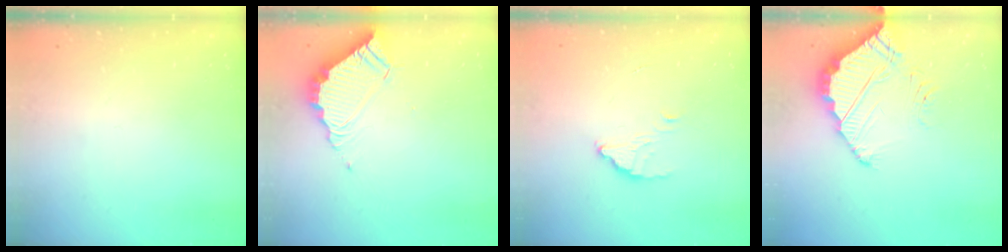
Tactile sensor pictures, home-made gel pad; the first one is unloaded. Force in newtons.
{"total": 5.9, "press": 5.9, "slide": 0.3}
{"total": 2.6, "press": 2.6, "slide": 0.2}
{"total": 5.3, "press": 5.3, "slide": 0.2}